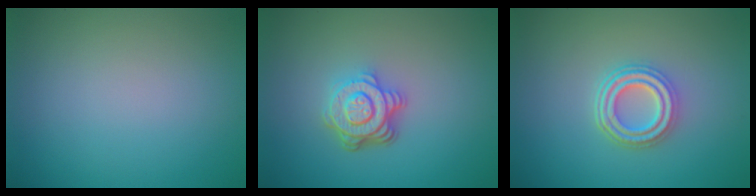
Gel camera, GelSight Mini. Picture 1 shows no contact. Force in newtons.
{"total": 4.5, "press": 3.3, "slide": 3.1}
{"total": 4.2, "press": 3.3, "slide": 2.7}